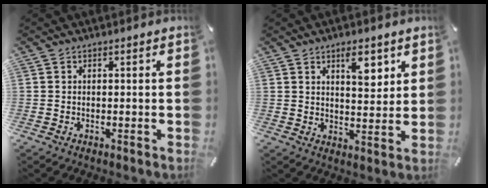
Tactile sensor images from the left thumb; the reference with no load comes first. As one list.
[{"total": 6.5, "force": [4.0, 3.1, 4.1], "torque": [-0.043, -0.025, 0.061]}]